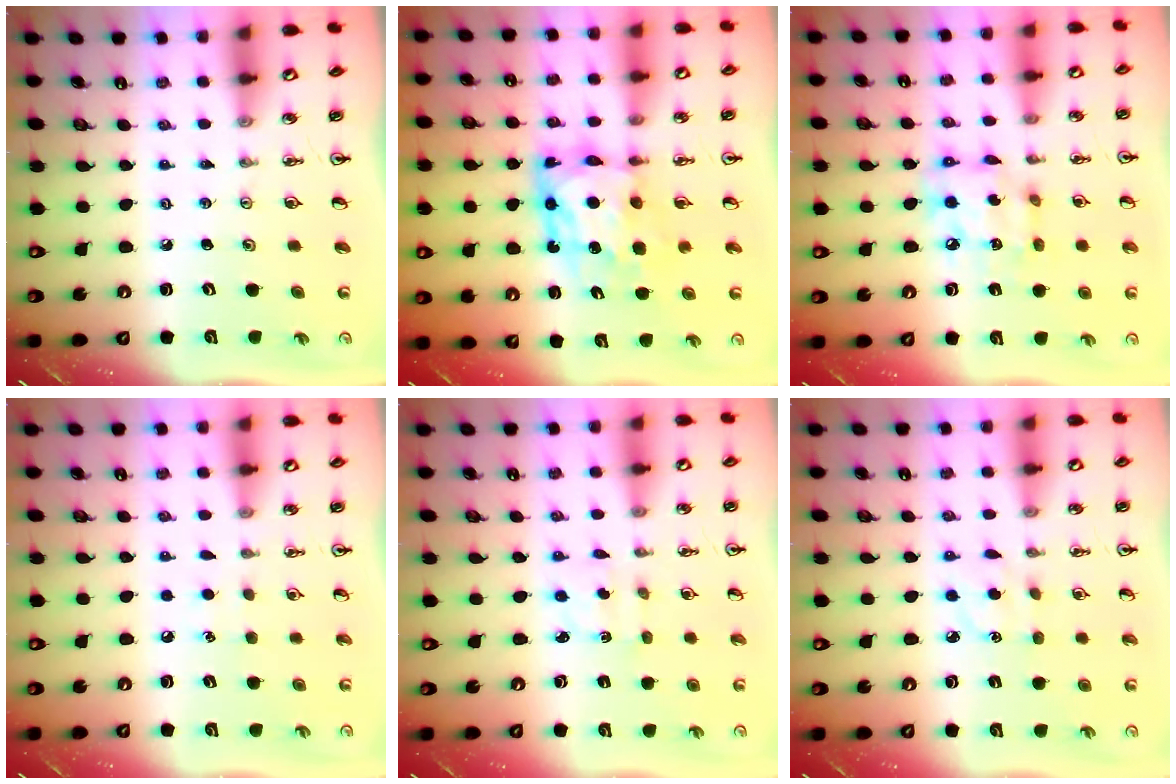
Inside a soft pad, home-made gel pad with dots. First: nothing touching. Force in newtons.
{"total": 10.0, "press": 9.9, "slide": 1.2}
{"total": 11.0, "press": 11.0, "slide": 0.8}
{"total": 5.5, "press": 5.4, "slide": 0.6}
{"total": 2.1, "press": 2.0, "slide": 0.6}
{"total": 3.5, "press": 3.5, "slide": 0.5}